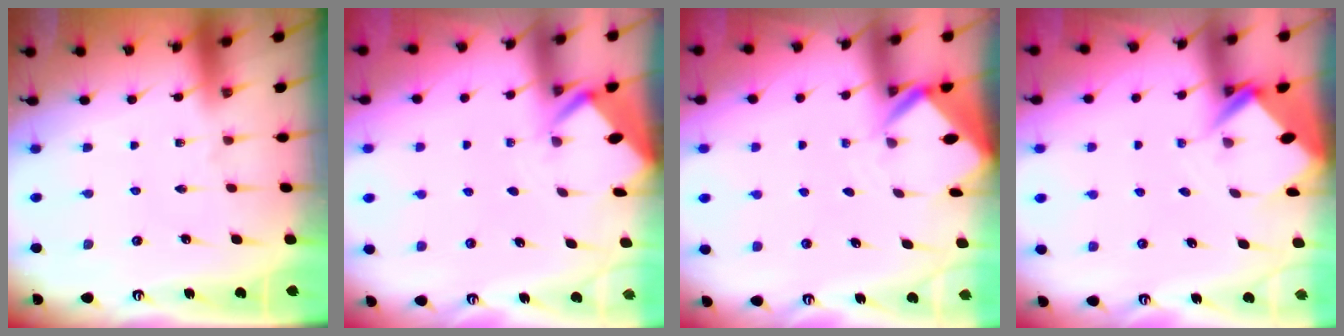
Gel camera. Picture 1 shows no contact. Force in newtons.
{"total": 2.8, "press": 2.8, "slide": 0.2}
{"total": 3.1, "press": 3.1, "slide": 0.2}
{"total": 4.2, "press": 4.1, "slide": 0.4}